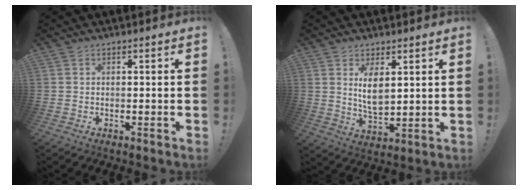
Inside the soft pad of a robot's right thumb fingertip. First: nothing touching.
{"total": 7.8, "force": [3.1, 4.2, 5.9], "torque": [-0.104, -0.022, 0.053]}